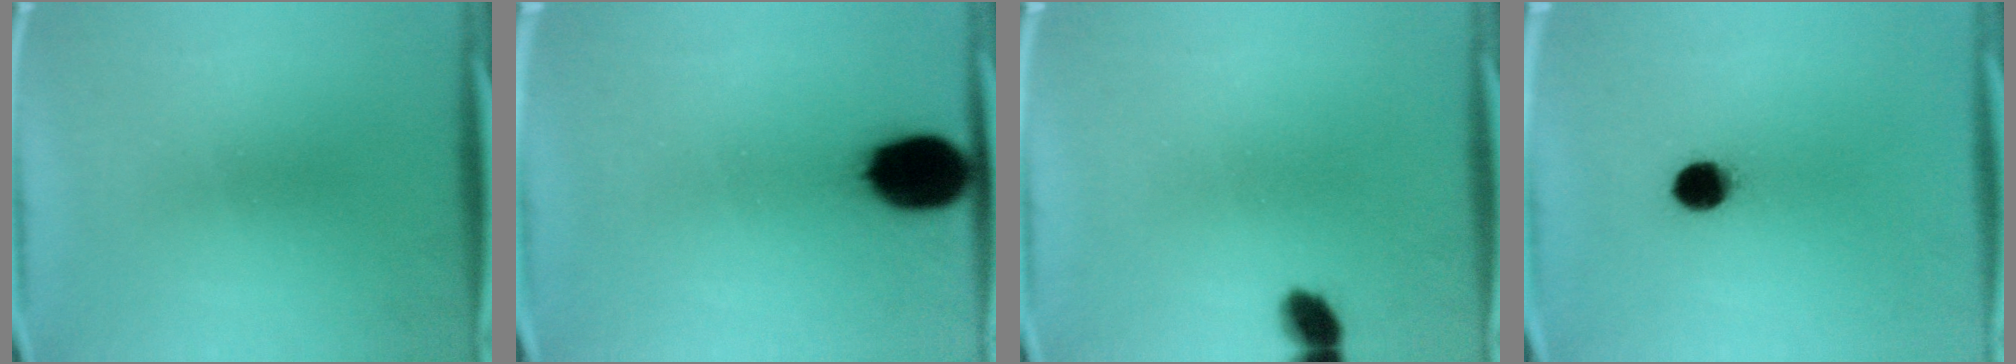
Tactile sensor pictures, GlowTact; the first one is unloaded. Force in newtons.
{"total": 14.0}
{"total": 4.2}
{"total": 7.1}